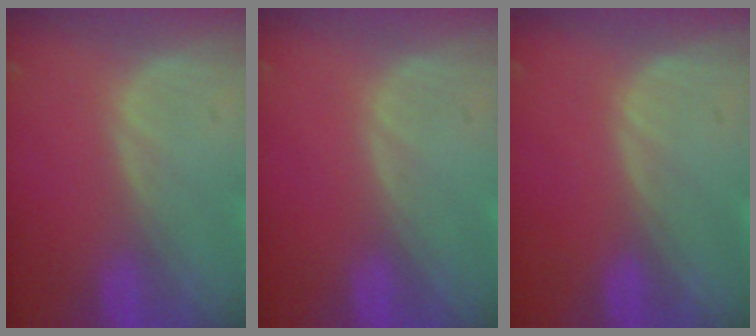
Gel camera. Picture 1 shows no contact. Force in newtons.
{"total": 0.0}
{"total": 0.0}